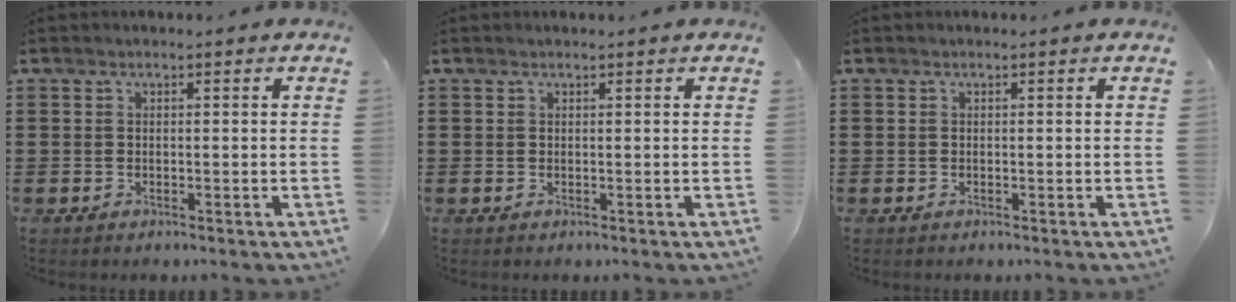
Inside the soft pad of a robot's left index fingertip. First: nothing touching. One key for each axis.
{"total": 0.0}
{"total": 0.0}